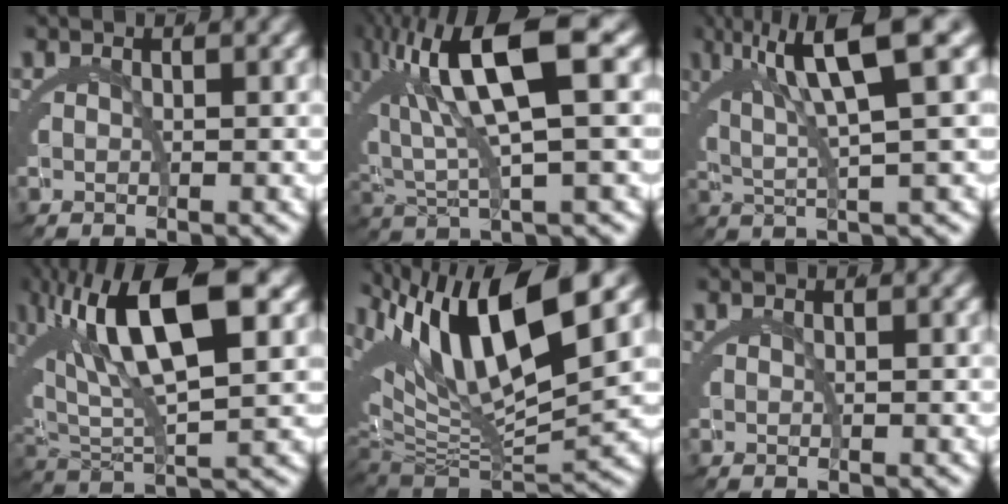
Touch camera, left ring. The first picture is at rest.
{"total": 10.1, "force": [2.6, 4.1, 8.9], "torque": [-0.160, 0.019, 0.041]}
{"total": 6.6, "force": [3.3, 0.3, 5.7], "torque": [-0.084, 0.028, 0.048]}
{"total": 12.5, "force": [4.7, 5.5, 10.3], "torque": [-0.190, 0.025, 0.078]}
{"total": 14.3, "force": [4.1, 7.8, 11.2], "torque": [-0.187, 0.016, 0.064]}
{"total": 0.0}